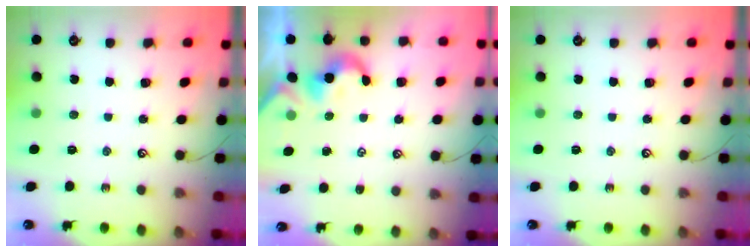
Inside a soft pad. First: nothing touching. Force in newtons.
{"total": 2.1, "press": 2.0, "slide": 0.5}
{"total": 0.0}